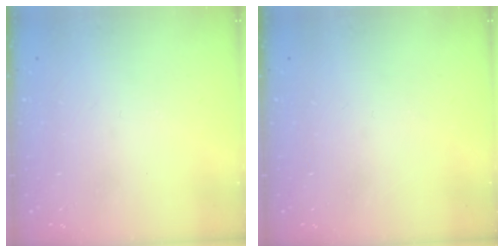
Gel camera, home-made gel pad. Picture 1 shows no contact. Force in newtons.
{"total": 0.0}